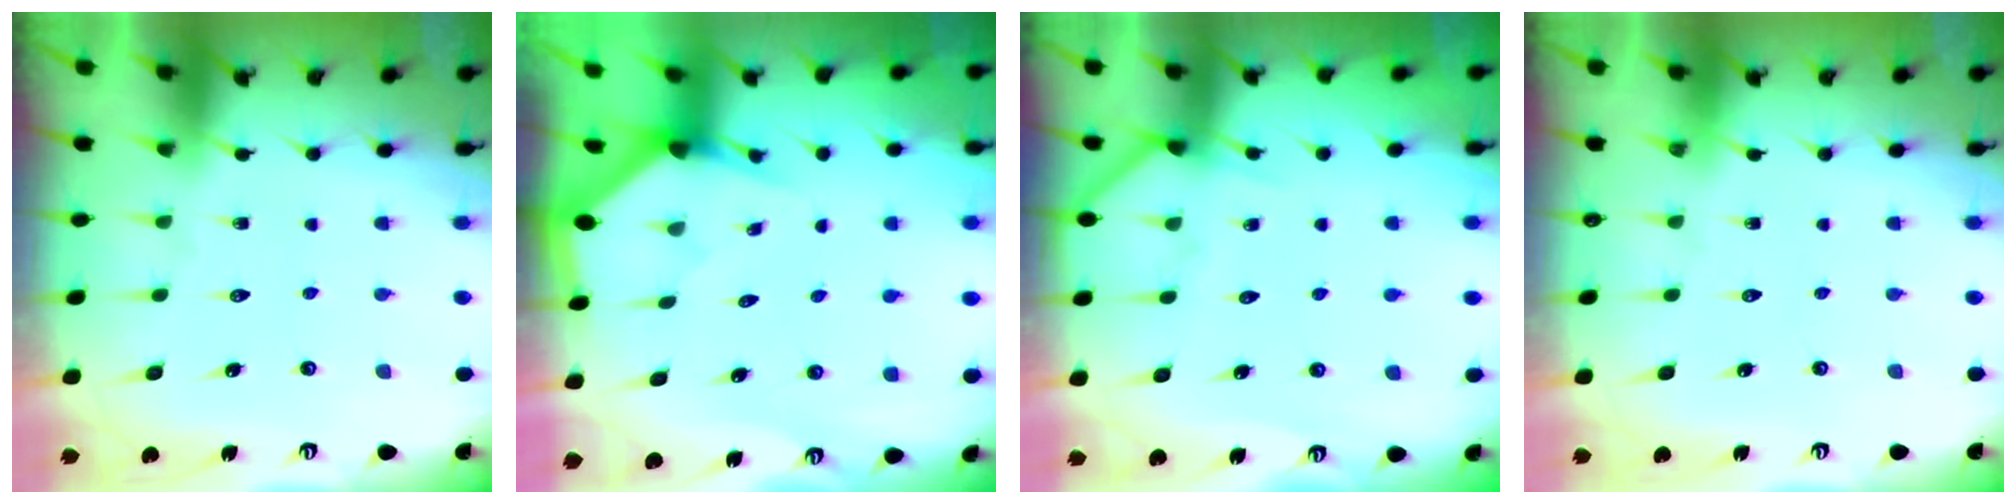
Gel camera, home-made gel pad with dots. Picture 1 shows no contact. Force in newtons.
{"total": 2.4, "press": 2.4, "slide": 0.2}
{"total": 3.1, "press": 3.1, "slide": 0.3}
{"total": 0.0}